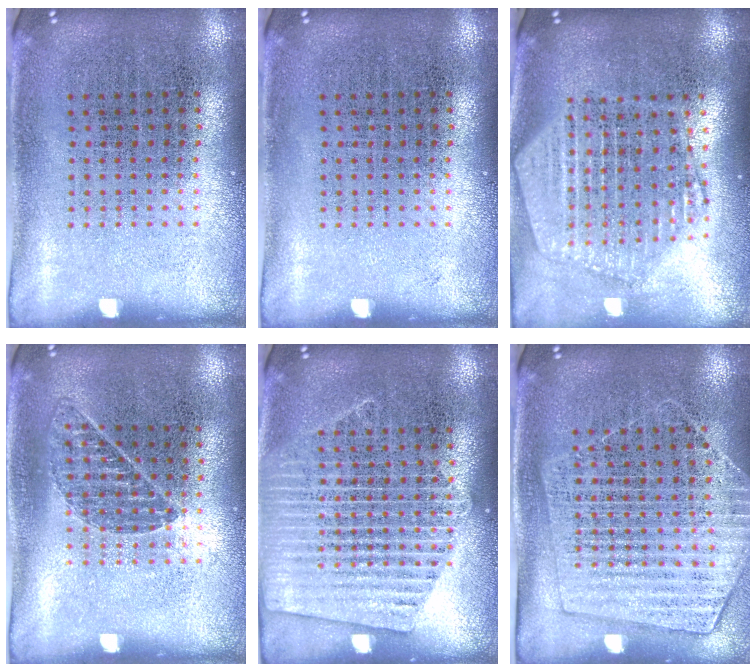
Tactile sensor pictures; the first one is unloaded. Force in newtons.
{"total": 0.0}
{"total": 2.4, "press": 2.1, "slide": 1.2}
{"total": 0.8, "press": 0.8, "slide": 0.1}
{"total": 2.9, "press": 2.9, "slide": 0.3}
{"total": 1.4, "press": 1.4, "slide": 0.2}